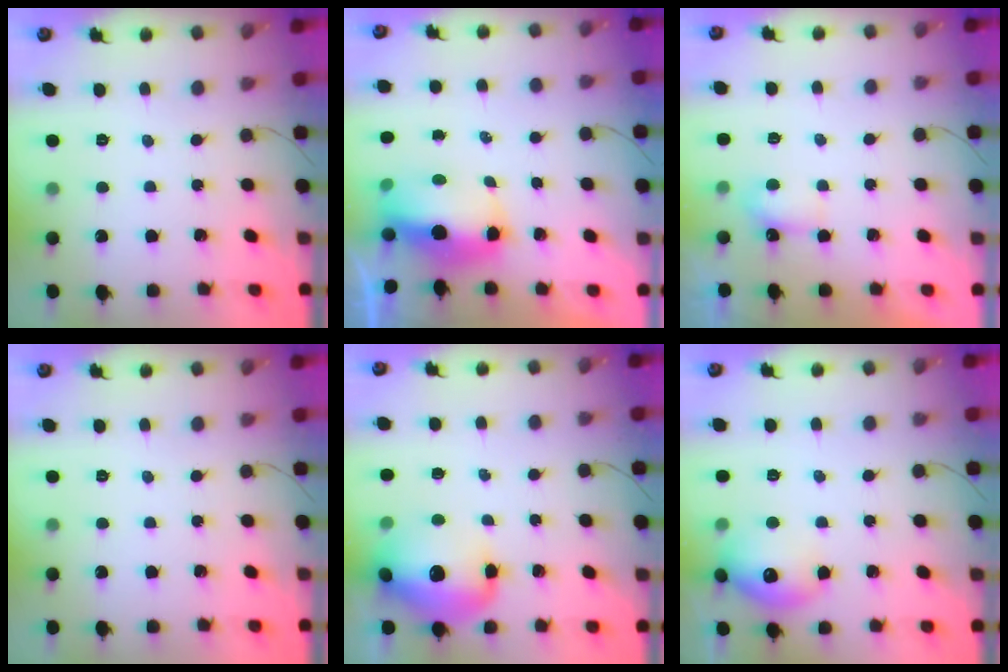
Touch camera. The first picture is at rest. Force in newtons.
{"total": 10.1, "press": 9.8, "slide": 2.2}
{"total": 4.3, "press": 4.1, "slide": 1.2}
{"total": 0.0}
{"total": 15.5, "press": 15.1, "slide": 3.7}
{"total": 14.1, "press": 14.1, "slide": 1.1}